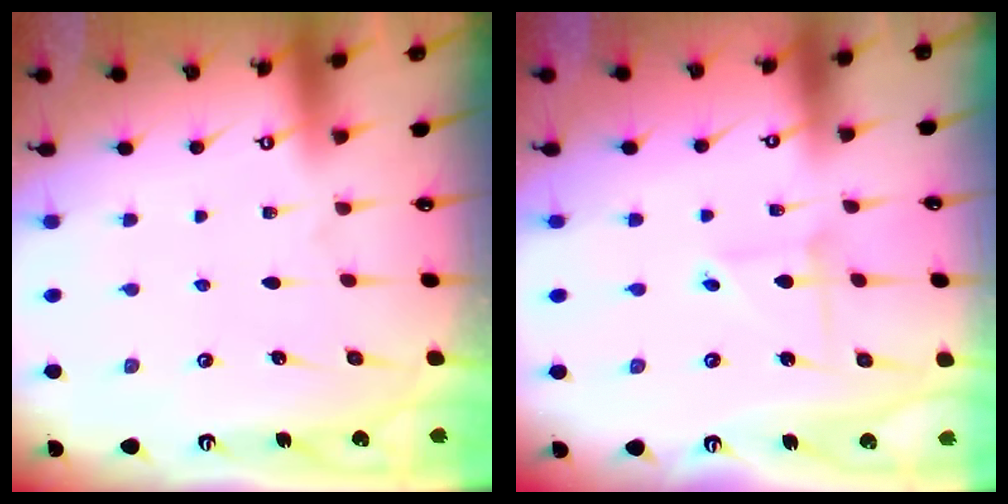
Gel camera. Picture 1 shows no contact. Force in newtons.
{"total": 2.6, "press": 2.6, "slide": 0.2}